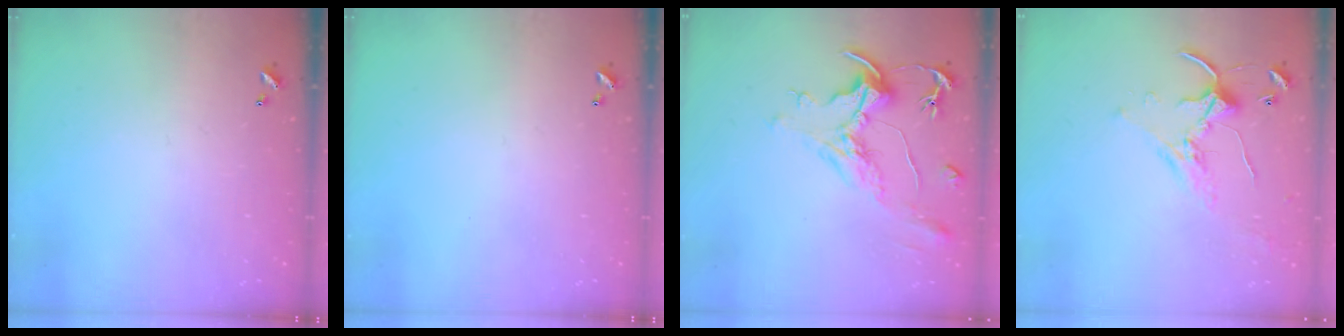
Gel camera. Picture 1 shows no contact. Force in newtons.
{"total": 0.0}
{"total": 2.2, "press": 1.7, "slide": 1.4}
{"total": 1.5, "press": 1.5, "slide": 0.3}